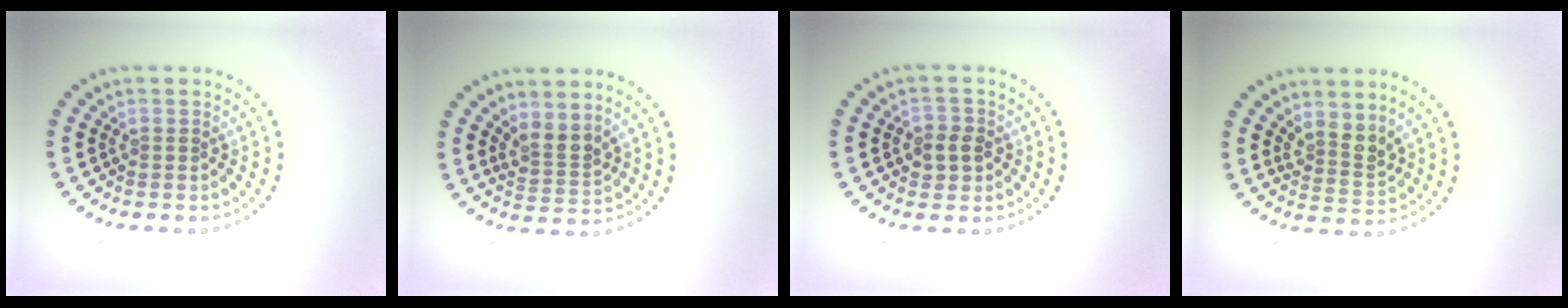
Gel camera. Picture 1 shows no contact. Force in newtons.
{"total": 2.5, "press": 1.8, "slide": 1.7}
{"total": 2.4, "press": 2.3, "slide": 0.7}
{"total": 2.5, "press": 1.8, "slide": 1.7}